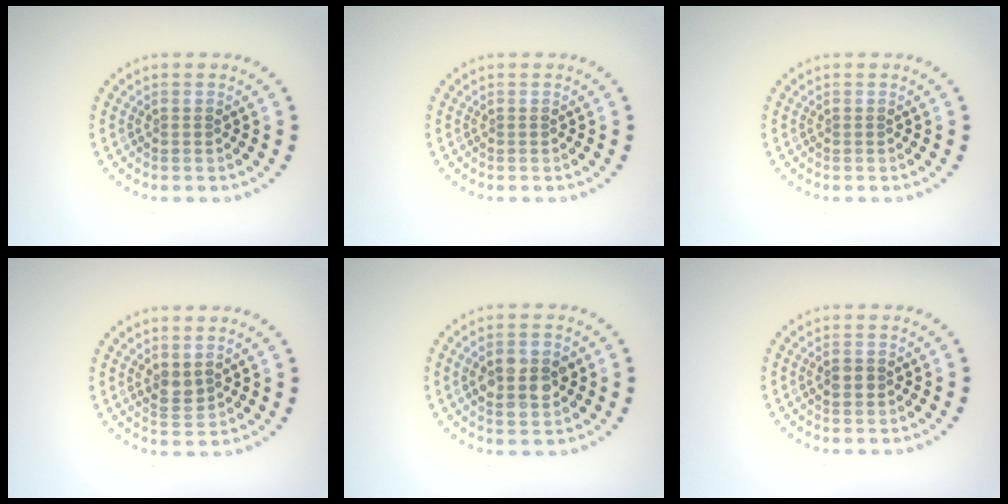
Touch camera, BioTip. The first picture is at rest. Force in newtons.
{"total": 0.0}
{"total": 0.0}
{"total": 1.6, "press": 1.5, "slide": 0.5}
{"total": 4.5, "press": 4.5, "slide": 0.2}
{"total": 1.7, "press": 1.7, "slide": 0.2}